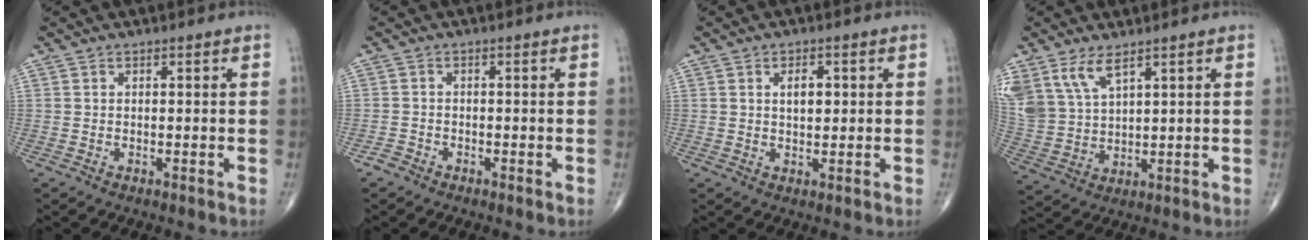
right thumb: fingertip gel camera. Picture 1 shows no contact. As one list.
[{"total": 1.4, "force": [-1.1, 0.8, 0.1], "torque": [-0.002, 0.001, -0.027]}, {"total": 3.5, "force": [0.8, 2.0, 2.8], "torque": [-0.035, -0.002, 0.013]}, {"total": 9.7, "force": [6.2, 4.6, 5.9], "torque": [-0.120, -0.017, 0.141]}]